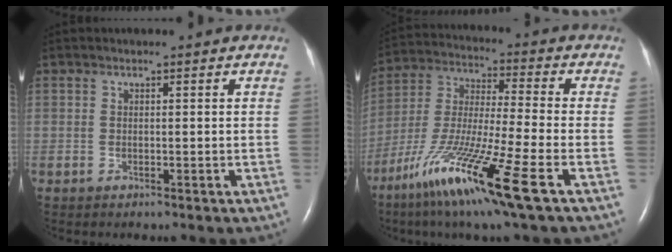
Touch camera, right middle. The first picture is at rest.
{"total": 18.3, "force": [-9.4, 0.3, 15.7], "torque": [-0.325, -0.048, -0.176]}